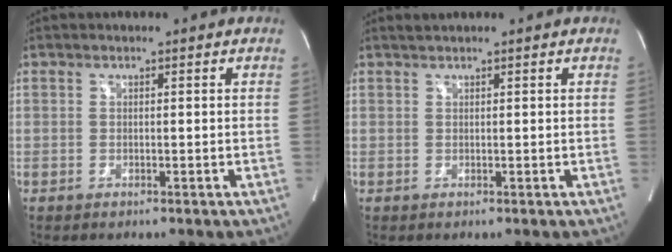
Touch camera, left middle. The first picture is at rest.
{"total": 0.7, "force": [0.7, -0.2, 0.2], "torque": [-0.011, 0.006, 0.018]}